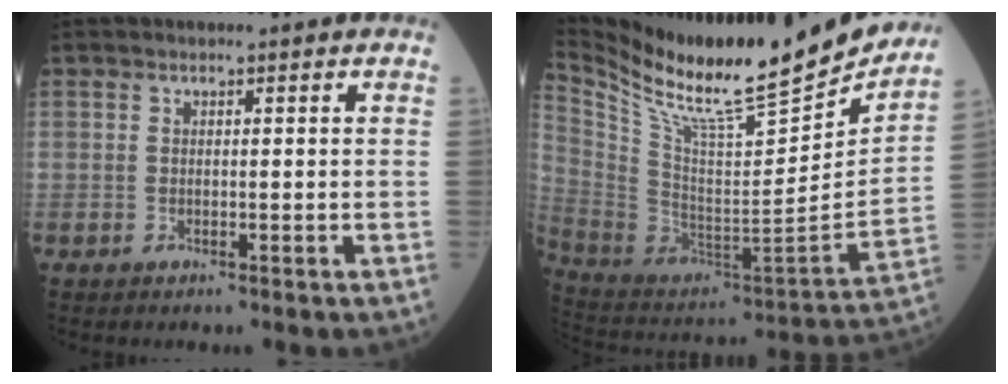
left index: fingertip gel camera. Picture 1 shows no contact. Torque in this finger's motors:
{"motor_torque": [-0.26, -0.63, 0.06, 0.05]}